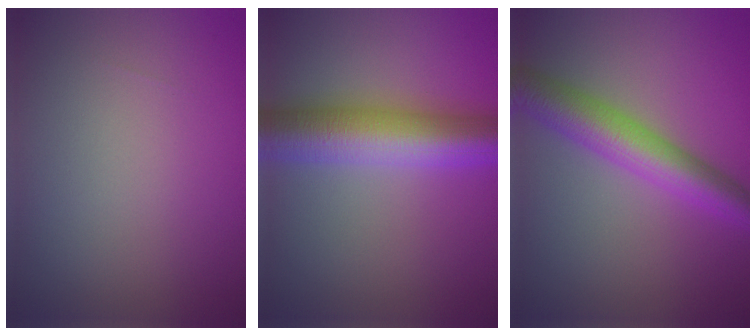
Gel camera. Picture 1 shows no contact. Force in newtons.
{"total": 9.0, "press": 9.0, "slide": 0.4}
{"total": 6.3, "press": 6.3, "slide": 0.2}